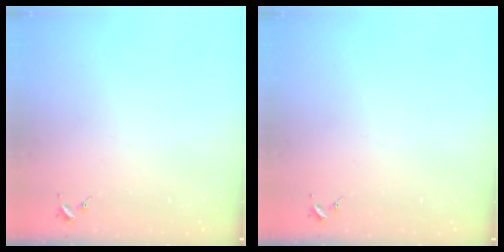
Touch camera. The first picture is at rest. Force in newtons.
{"total": 0.0}